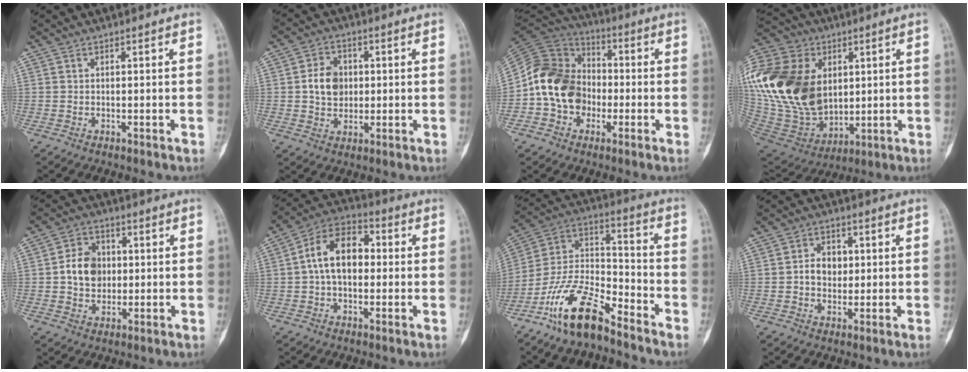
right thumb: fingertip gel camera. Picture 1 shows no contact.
{"total": 7.1, "force": [0.6, 5.6, 4.3], "torque": [-0.055, 0.003, 0.008]}
{"total": 15.5, "force": [-2.7, 12.8, 8.4], "torque": [-0.135, 0.044, -0.062]}
{"total": 32.4, "force": [6.0, 22.9, 22.1], "torque": [-0.479, 0.013, 0.128]}
{"total": 8.3, "force": [0.3, 6.7, 4.9], "torque": [-0.059, 0.009, 0.000]}
{"total": 12.1, "force": [0.7, 7.8, 9.3], "torque": [-0.143, 0.034, 0.000]}
{"total": 15.2, "force": [-10.8, 5.6, 9.1], "torque": [-0.163, 0.077, -0.210]}
{"total": 5.3, "force": [0.5, 4.3, 3.0], "torque": [-0.024, 0.007, 0.005]}